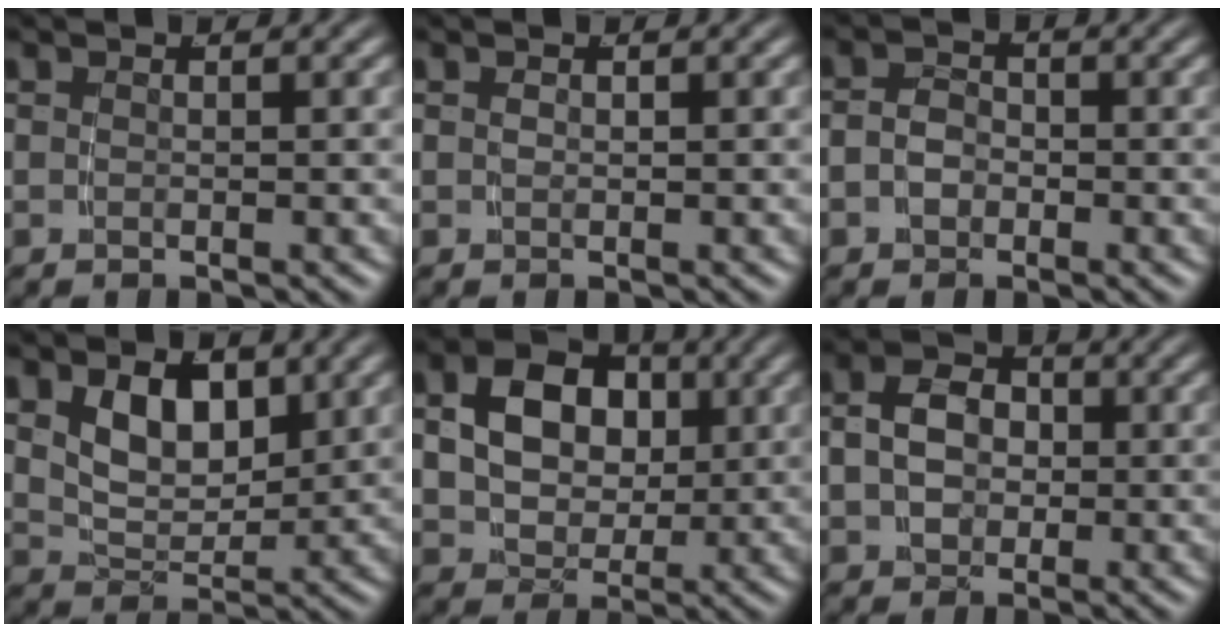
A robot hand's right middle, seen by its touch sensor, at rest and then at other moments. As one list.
[{"total": 0.0}, {"total": 2.7, "force": [-1.0, 2.2, 1.2], "torque": [-0.034, -0.015, -0.014]}, {"total": 5.3, "force": [2.0, 3.2, 3.7], "torque": [-0.070, -0.015, 0.041]}, {"total": 8.5, "force": [1.6, 6.8, 4.7], "torque": [-0.094, -0.013, 0.027]}, {"total": 5.0, "force": [-0.1, 4.0, 3.0], "torque": [-0.061, -0.015, 0.004]}]